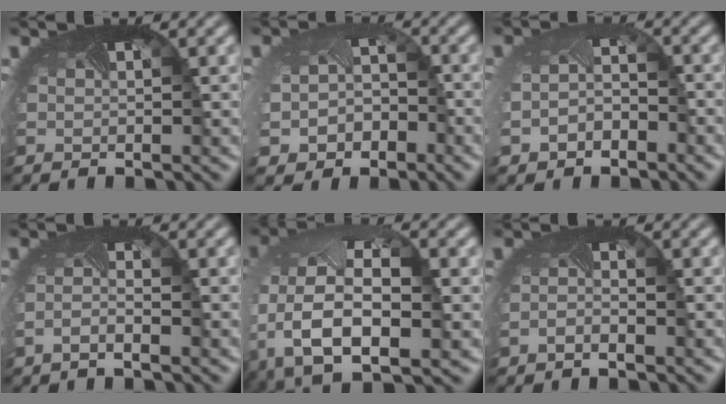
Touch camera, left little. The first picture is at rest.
{"total": 5.0, "force": [-2.3, 4.0, 2.1], "torque": [-0.048, -0.029, -0.026]}
{"total": 3.4, "force": [-2.0, 2.4, 1.4], "torque": [-0.048, -0.018, -0.037]}
{"total": 1.0, "force": [-0.9, -0.4, 0.4], "torque": [-0.025, -0.007, -0.023]}
{"total": 10.6, "force": [-2.8, 6.3, 8.2], "torque": [-0.193, -0.019, -0.043]}
{"total": 0.9, "force": [-0.7, -0.4, -0.1], "torque": [-0.014, -0.006, -0.017]}